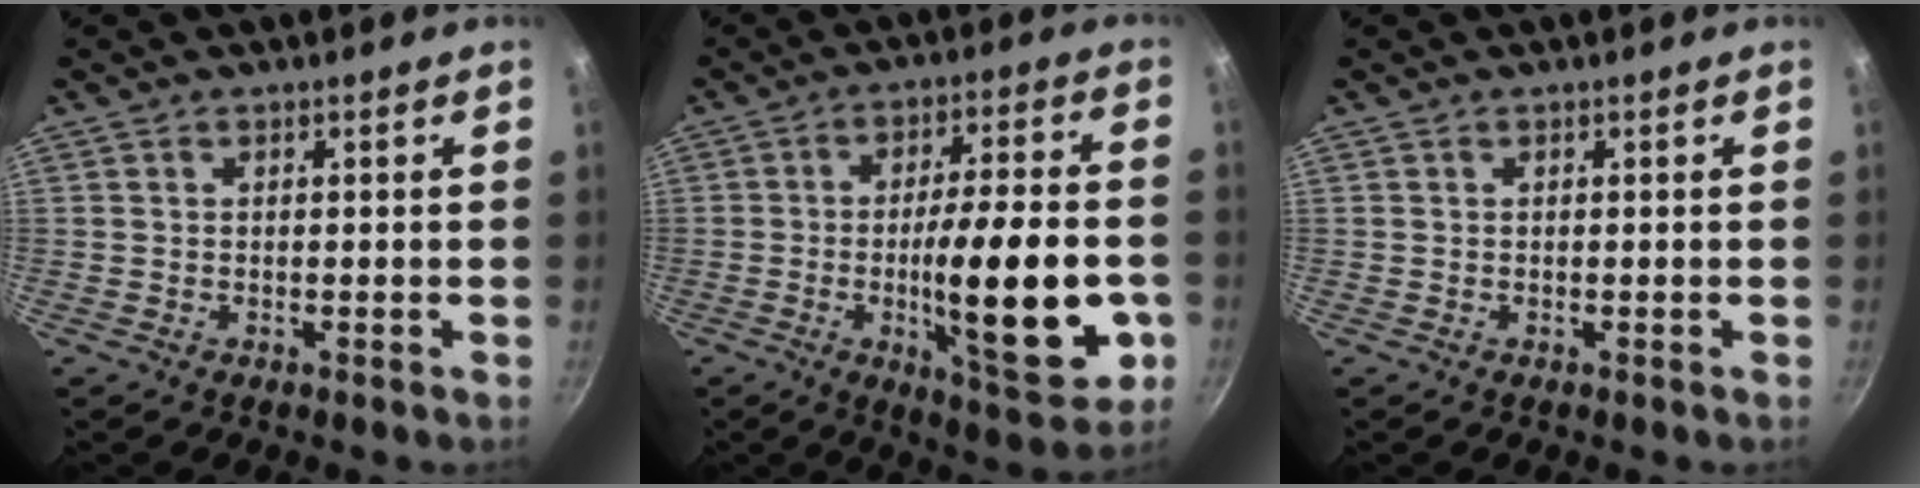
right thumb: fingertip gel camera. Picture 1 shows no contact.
{"total": 20.7, "force": [-4.7, 5.8, 19.2], "torque": [-0.272, 0.013, -0.066]}
{"total": 0.0}